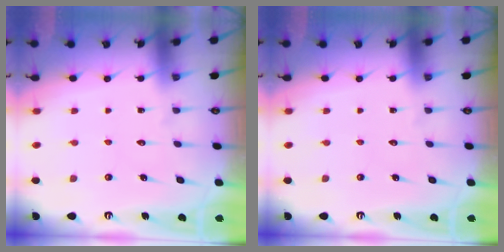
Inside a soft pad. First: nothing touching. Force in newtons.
{"total": 0.0}